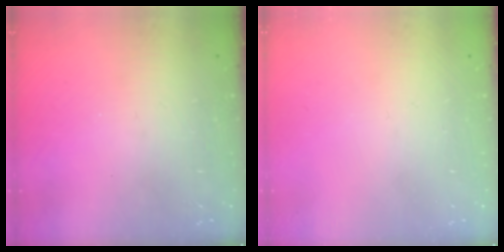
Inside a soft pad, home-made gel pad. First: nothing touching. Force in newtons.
{"total": 0.0}